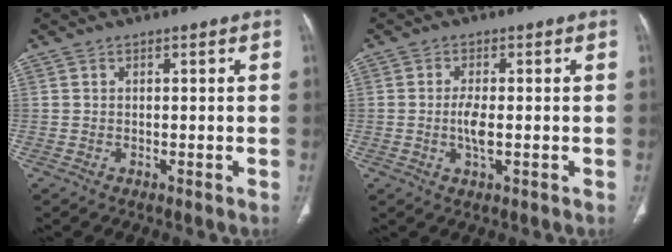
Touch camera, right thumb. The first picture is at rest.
{"total": 3.7, "force": [-0.4, 1.3, 3.5], "torque": [-0.074, -0.003, -0.009]}